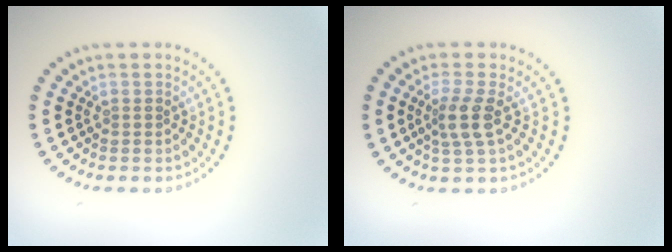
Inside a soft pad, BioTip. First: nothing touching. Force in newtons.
{"total": 2.6, "press": 2.0, "slide": 1.6}